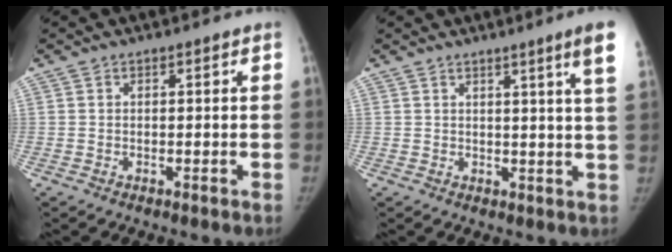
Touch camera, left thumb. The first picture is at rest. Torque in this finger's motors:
{"motor_torque": [1.37, 0.90, 0.79, -0.95, 0.06]}